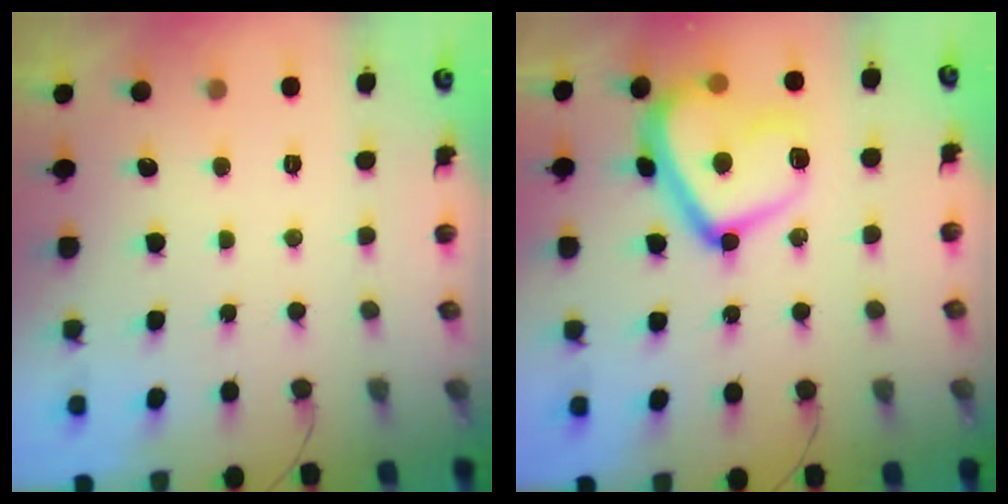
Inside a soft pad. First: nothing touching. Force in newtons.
{"total": 19.0, "press": 18.9, "slide": 1.5}